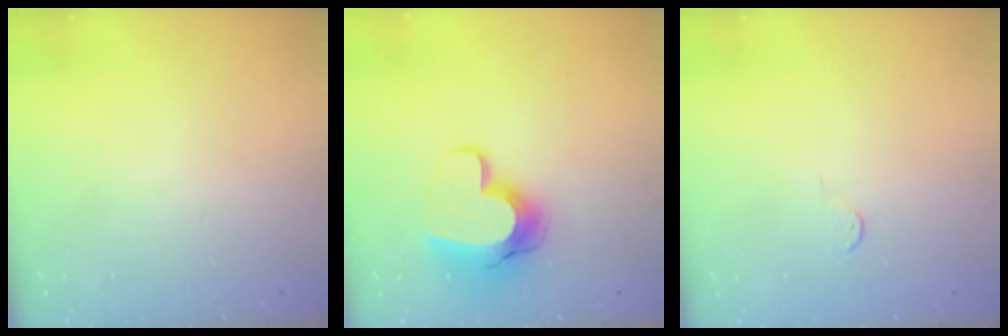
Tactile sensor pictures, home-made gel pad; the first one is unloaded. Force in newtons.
{"total": 13.1, "press": 13.0, "slide": 1.2}
{"total": 2.8, "press": 2.8, "slide": 0.4}